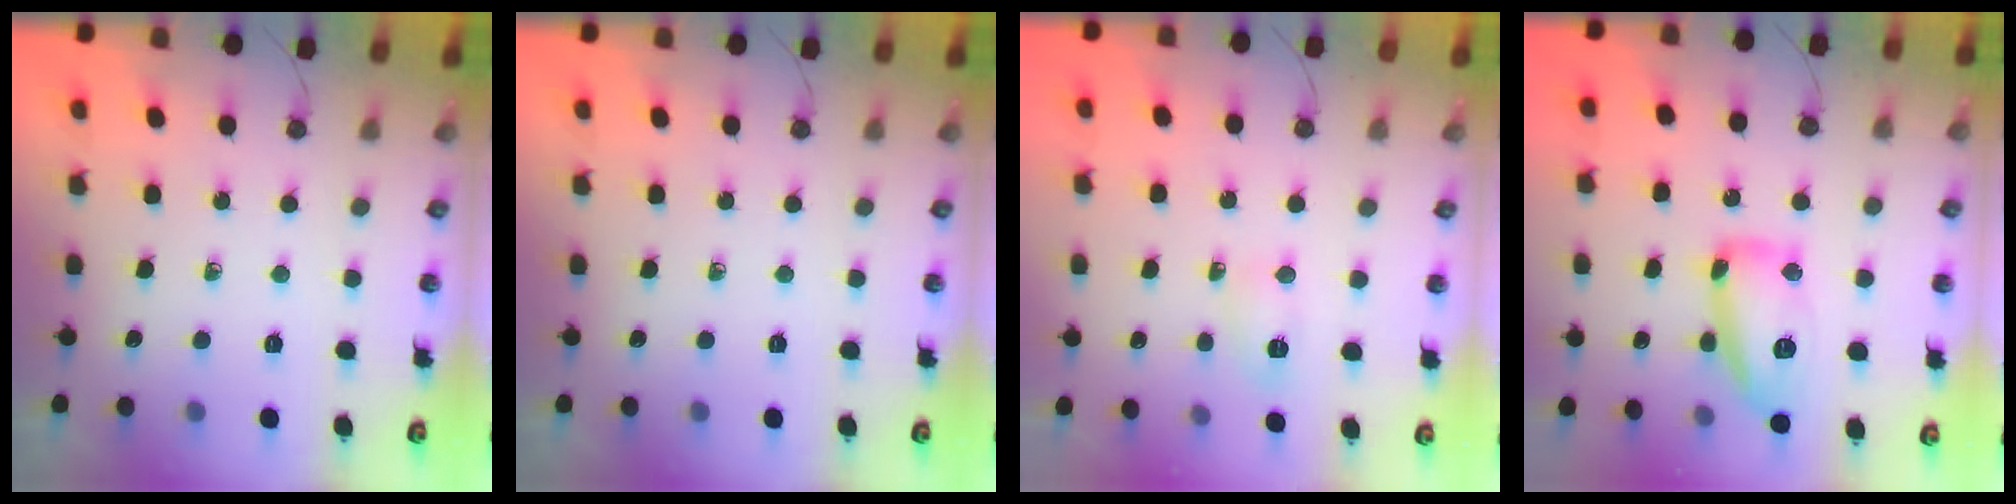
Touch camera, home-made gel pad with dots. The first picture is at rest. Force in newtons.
{"total": 0.0}
{"total": 3.9, "press": 3.9, "slide": 0.5}
{"total": 14.6, "press": 14.5, "slide": 0.7}